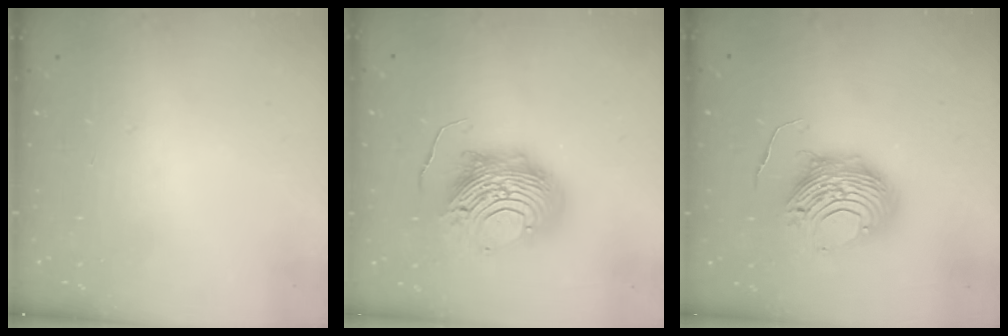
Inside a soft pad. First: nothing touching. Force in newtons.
{"total": 15.7, "press": 15.6, "slide": 1.5}
{"total": 13.0, "press": 12.9, "slide": 1.4}